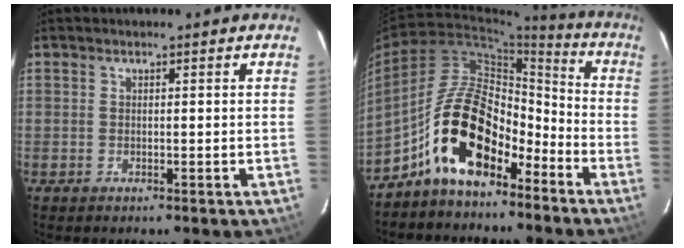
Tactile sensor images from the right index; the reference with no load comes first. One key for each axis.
{"total": 15.9, "fx": -9.7, "fy": 7.3, "fz": 10.2, "tx": -0.187, "ty": 0.028, "tz": -0.175}